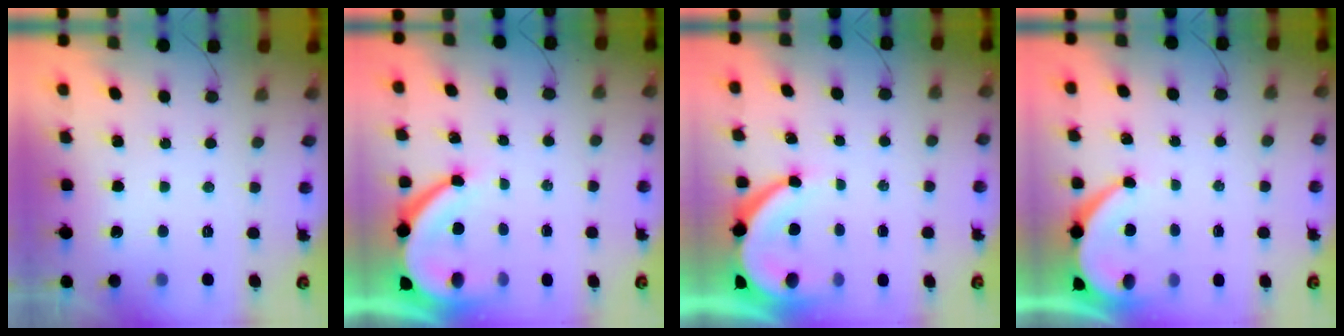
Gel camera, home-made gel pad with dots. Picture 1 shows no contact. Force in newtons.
{"total": 10.6, "press": 10.5, "slide": 1.3}
{"total": 8.6, "press": 8.6, "slide": 0.9}
{"total": 5.3, "press": 5.2, "slide": 0.6}